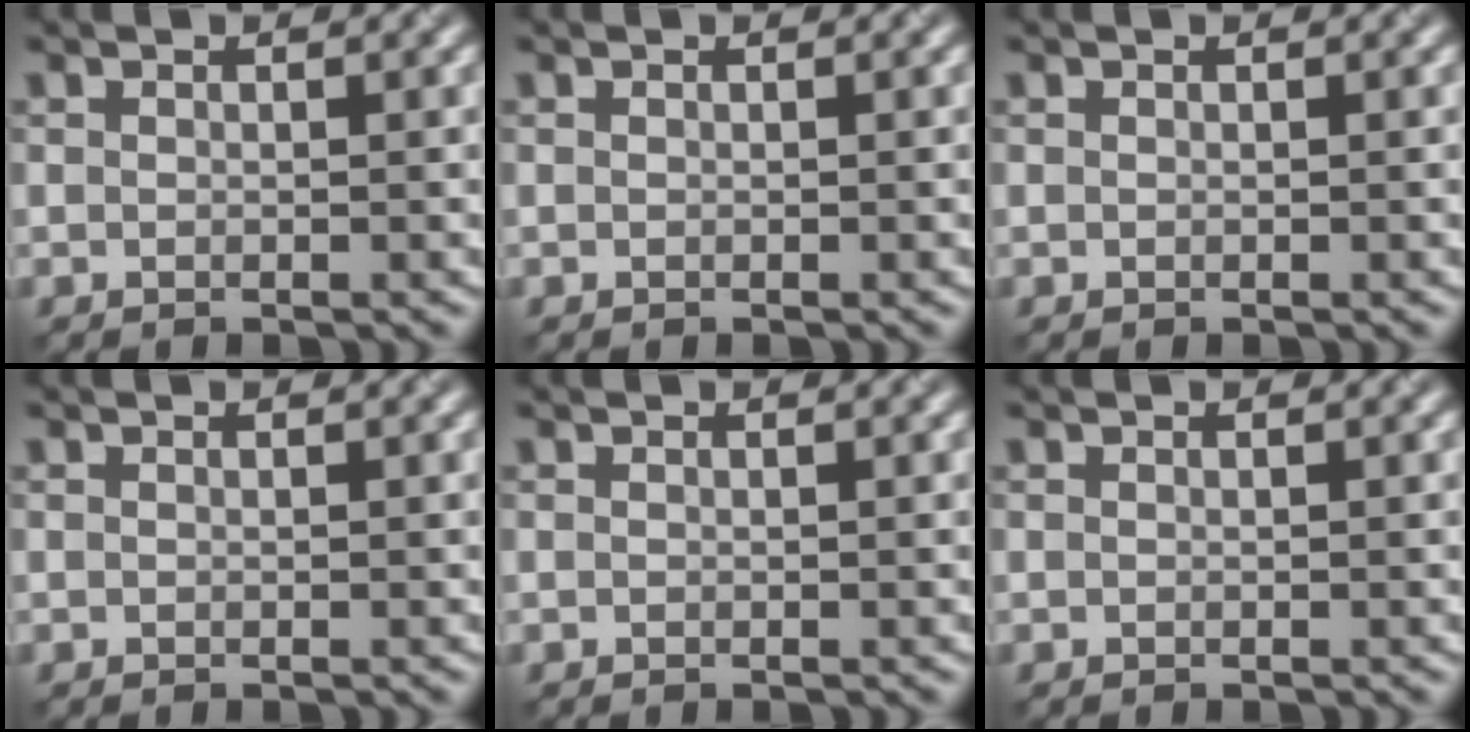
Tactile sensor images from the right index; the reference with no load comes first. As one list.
[{"total": 0.0}, {"total": 0.0}, {"total": 0.0}, {"total": 0.0}, {"total": 0.0}]